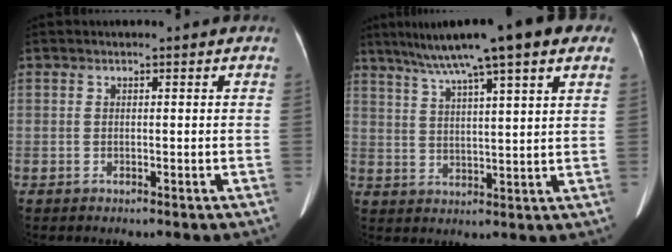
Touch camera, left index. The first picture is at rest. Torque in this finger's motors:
{"motor_torque": [1.10, -1.04, 0.34, 0.21]}